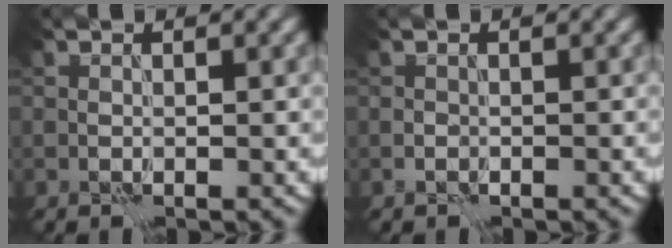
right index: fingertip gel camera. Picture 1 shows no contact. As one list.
[{"total": 0.6, "force": [-0.5, 0.2, 0.1], "torque": [-0.004, 0.002, -0.011]}]